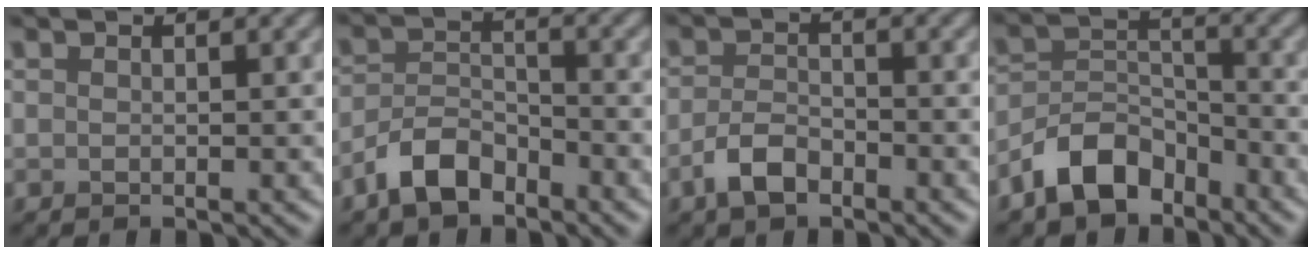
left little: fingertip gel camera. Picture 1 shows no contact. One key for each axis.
{"total": 4.0, "fx": -3.1, "fy": 1.8, "fz": 1.9, "tx": -0.033, "ty": 0.006, "tz": -0.066}
{"total": 2.9, "fx": -1.9, "fy": 1.4, "fz": 1.7, "tx": -0.035, "ty": 0.002, "tz": -0.044}
{"total": 5.8, "fx": -4.3, "fy": 3.0, "fz": 2.6, "tx": -0.043, "ty": 0.005, "tz": -0.090}